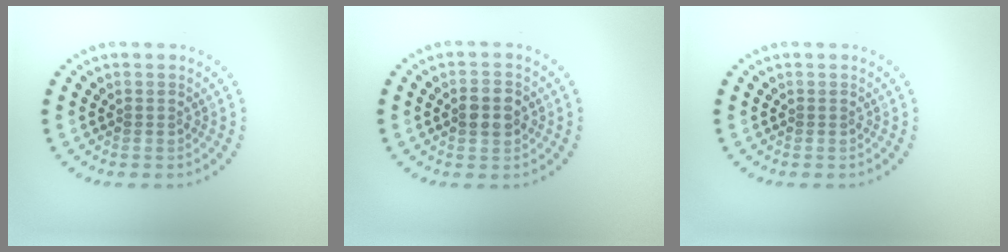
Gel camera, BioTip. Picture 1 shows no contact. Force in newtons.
{"total": 2.9, "press": 2.9, "slide": 0.1}
{"total": 0.0}